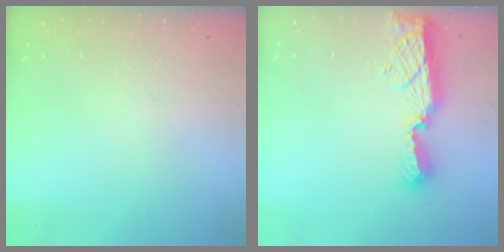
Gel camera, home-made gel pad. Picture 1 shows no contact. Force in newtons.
{"total": 10.8, "press": 10.5, "slide": 2.5}